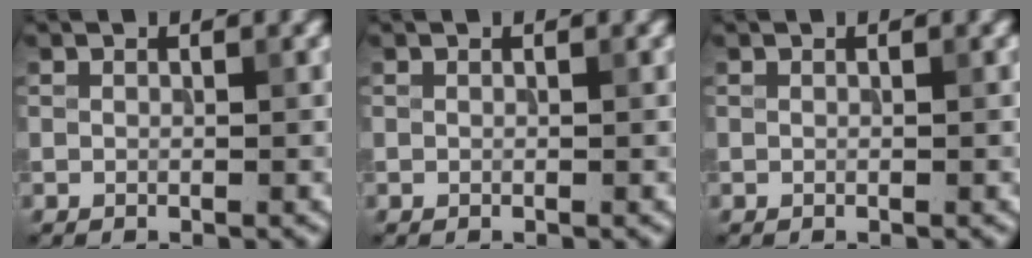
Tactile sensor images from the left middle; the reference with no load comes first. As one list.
[{"total": 0.0}, {"total": 0.0}]